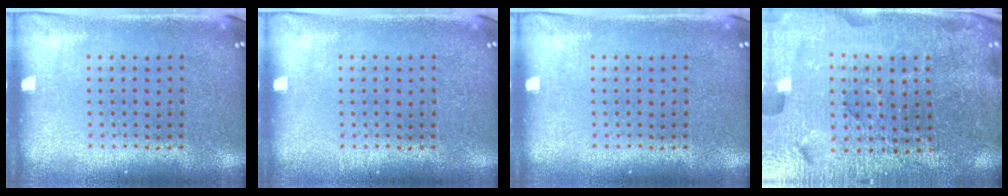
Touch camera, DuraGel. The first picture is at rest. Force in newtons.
{"total": 0.0}
{"total": 0.0}
{"total": 4.8, "press": 4.6, "slide": 1.3}